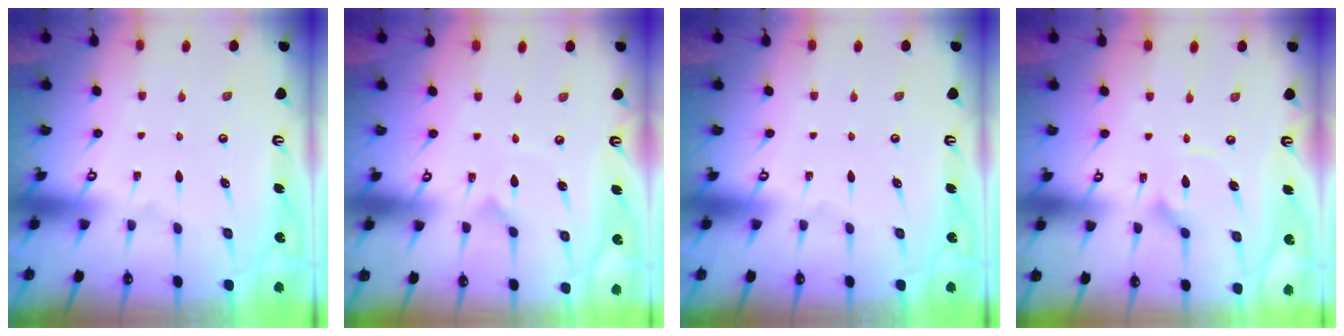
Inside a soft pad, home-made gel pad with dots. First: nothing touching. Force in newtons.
{"total": 1.3, "press": 1.3, "slide": 0.1}
{"total": 0.0}
{"total": 5.4, "press": 5.4, "slide": 0.4}